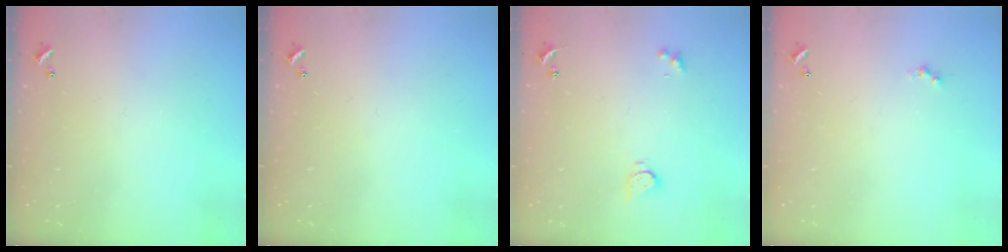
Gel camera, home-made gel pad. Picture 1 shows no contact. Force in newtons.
{"total": 0.0}
{"total": 2.4, "press": 2.3, "slide": 0.4}
{"total": 0.5, "press": 0.4, "slide": 0.3}